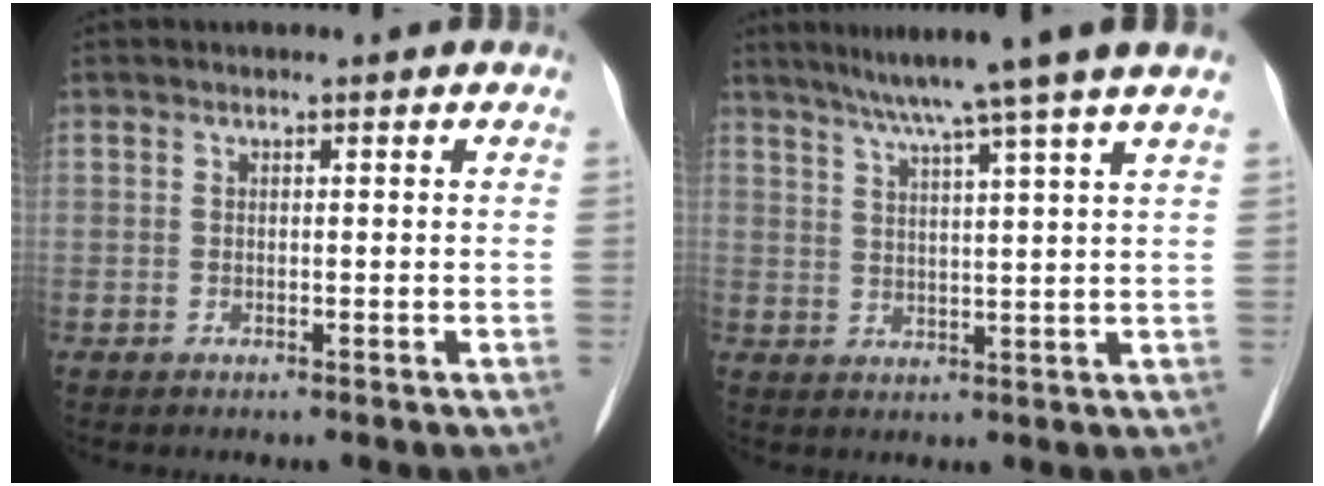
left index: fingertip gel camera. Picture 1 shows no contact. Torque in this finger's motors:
{"motor_torque": [0.47, -0.47, 0.10, 0.09]}